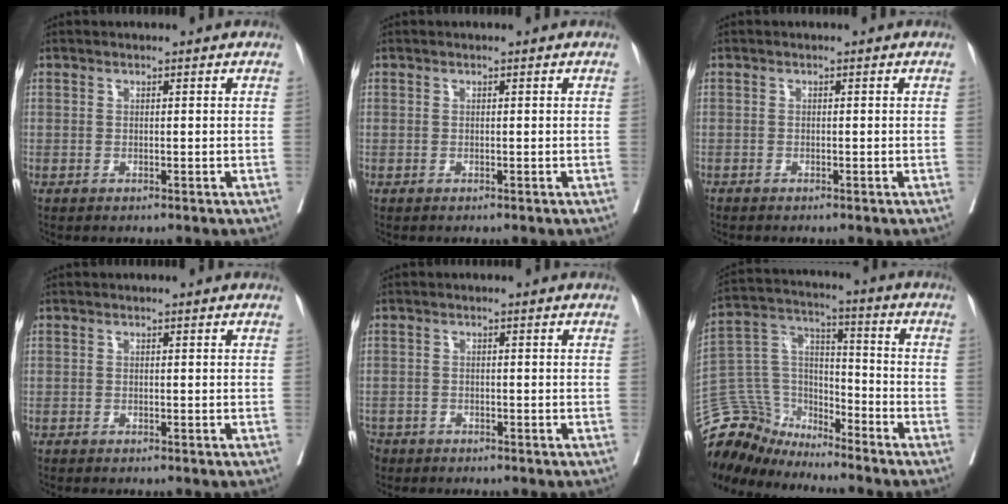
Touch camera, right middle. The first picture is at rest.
{"total": 0.0}
{"total": 0.6, "force": [-0.2, -0.3, -0.5], "torque": [0.009, 0.003, -0.011]}
{"total": 0.7, "force": [-0.5, -0.4, -0.3], "torque": [0.006, 0.004, -0.012]}
{"total": 3.6, "force": [-3.0, 2.0, -0.3], "torque": [0.000, 0.003, -0.058]}
{"total": 12.8, "force": [-12.4, 3.3, 0.5], "torque": [-0.022, 0.053, -0.238]}